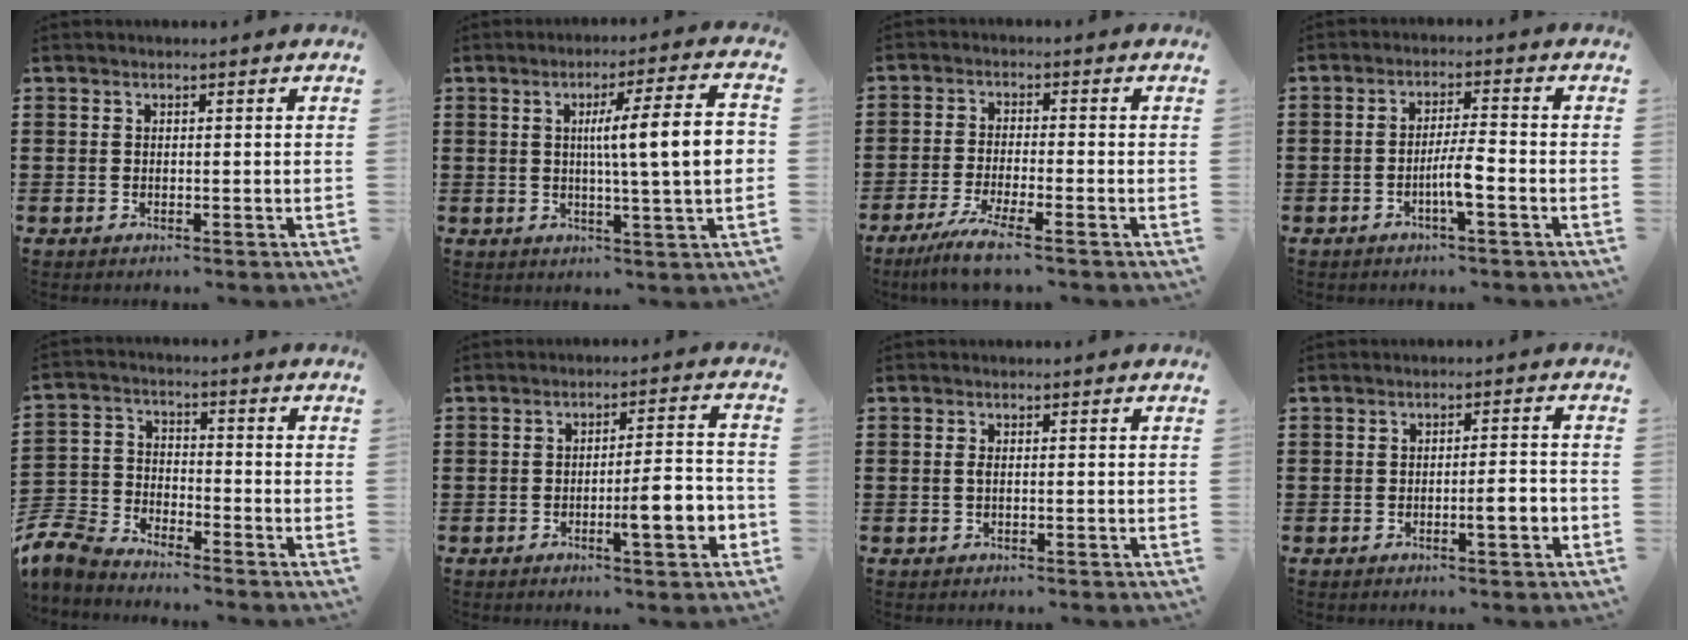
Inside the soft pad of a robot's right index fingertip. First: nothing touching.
{"total": 10.5, "force": [1.0, 0.8, 10.5], "torque": [-0.172, -0.002, 0.008]}
{"total": 5.6, "force": [-4.3, -0.2, 3.7], "torque": [-0.094, -0.028, -0.086]}
{"total": 4.5, "force": [-1.8, 0.3, 4.1], "torque": [-0.086, -0.006, -0.039]}
{"total": 6.3, "force": [-6.0, 1.4, 1.1], "torque": [-0.052, -0.002, -0.128]}
{"total": 7.3, "force": [-2.6, 1.3, 6.7], "torque": [-0.098, -0.005, -0.043]}
{"total": 0.7, "force": [-0.1, 0.1, 0.7], "torque": [-0.014, -0.003, -0.002]}
{"total": 3.8, "force": [-1.2, 0.4, 3.5], "torque": [-0.051, -0.003, -0.024]}